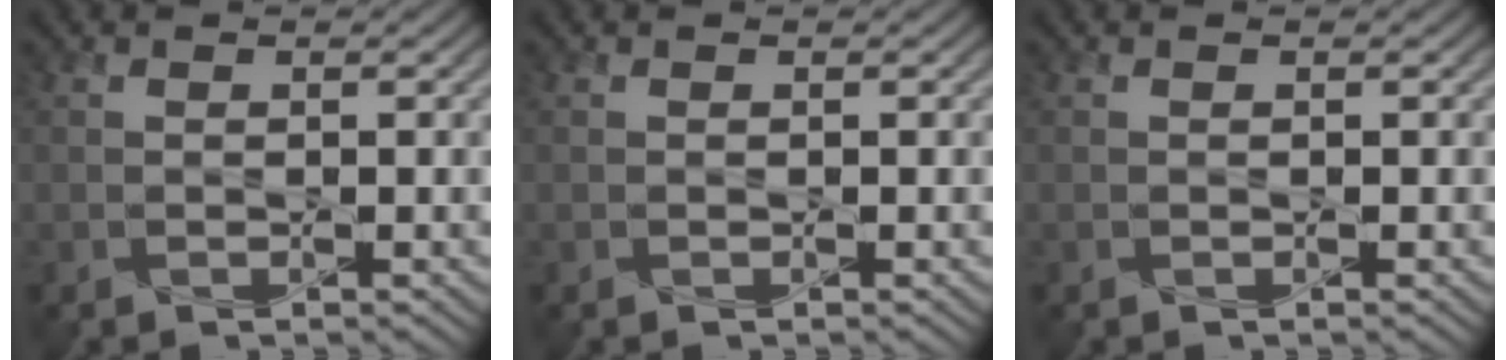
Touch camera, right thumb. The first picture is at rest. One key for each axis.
{"total": 0.0}
{"total": 0.0}